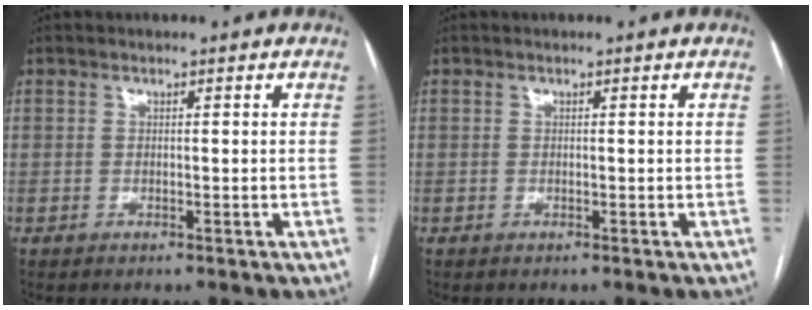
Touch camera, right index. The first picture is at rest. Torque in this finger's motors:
{"motor_torque": [0.10, 0.10, 0.00, 0.00]}